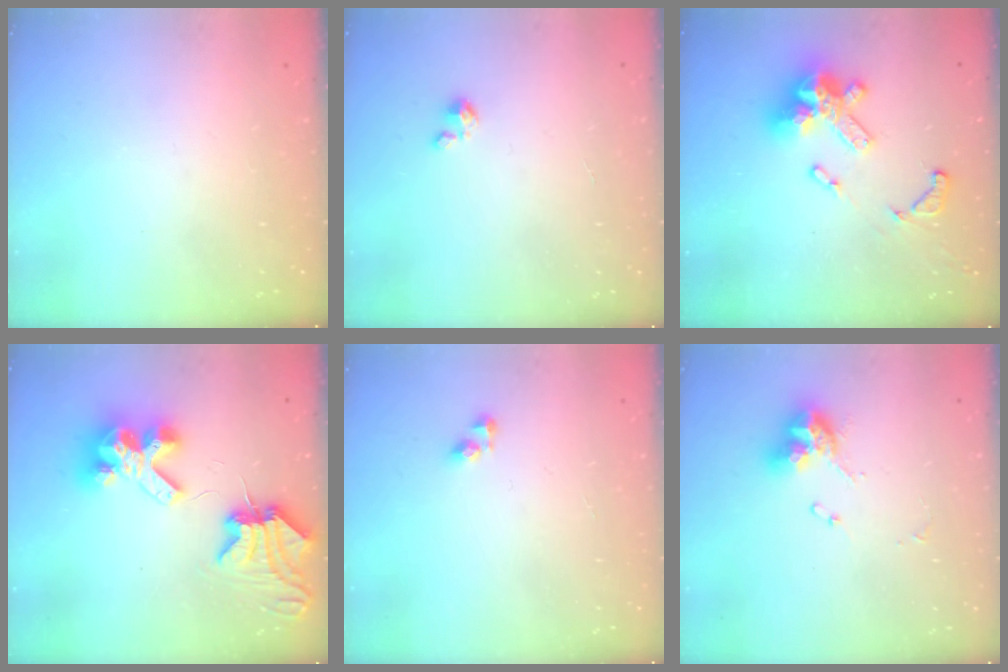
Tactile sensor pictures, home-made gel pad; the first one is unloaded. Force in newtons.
{"total": 1.3, "press": 1.3, "slide": 0.1}
{"total": 16.6, "press": 16.5, "slide": 1.8}
{"total": 12.2, "press": 12.1, "slide": 1.7}
{"total": 3.8, "press": 3.7, "slide": 0.4}
{"total": 10.4, "press": 10.4, "slide": 1.2}